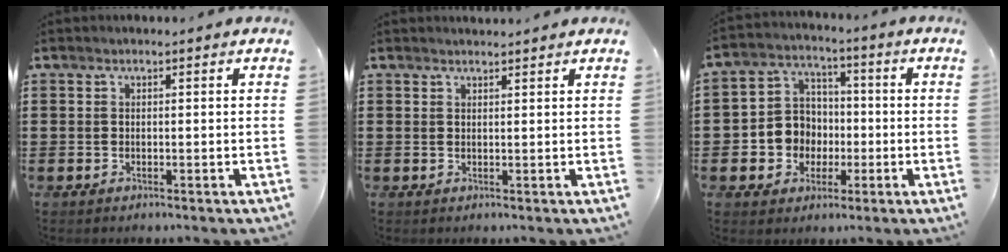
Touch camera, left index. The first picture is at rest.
{"total": 1.1, "force": [1.1, 0.0, 0.2], "torque": [-0.006, -0.002, 0.022]}
{"total": 7.1, "force": [-1.0, 6.8, 1.9], "torque": [-0.072, 0.010, -0.019]}